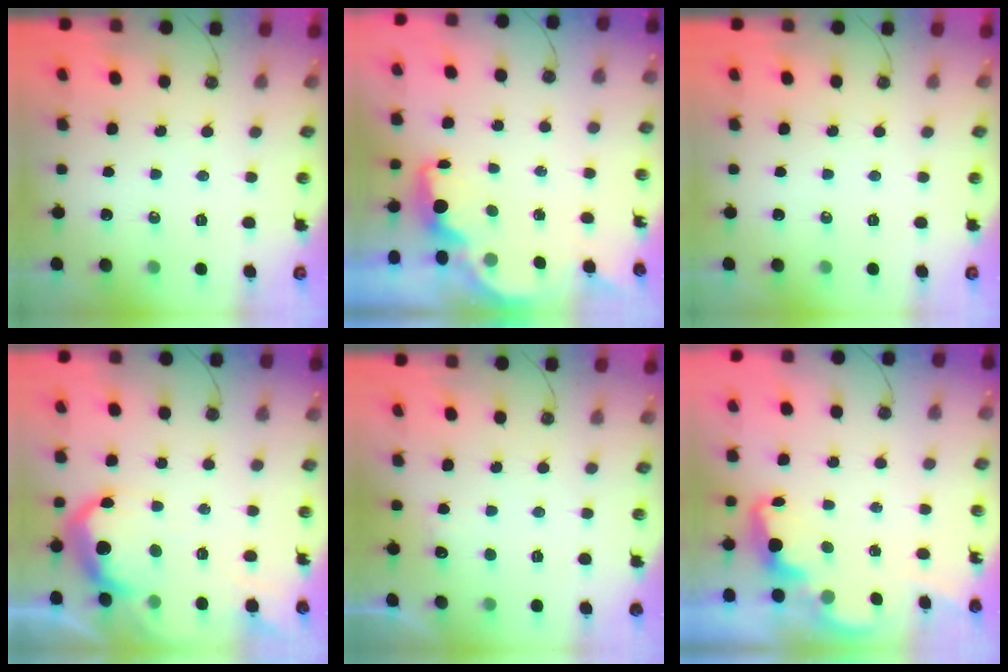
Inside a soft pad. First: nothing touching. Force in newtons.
{"total": 2.0, "press": 1.8, "slide": 0.8}
{"total": 0.0}
{"total": 13.1, "press": 13.1, "slide": 0.7}
{"total": 4.9, "press": 4.8, "slide": 1.3}
{"total": 2.3, "press": 2.2, "slide": 0.7}